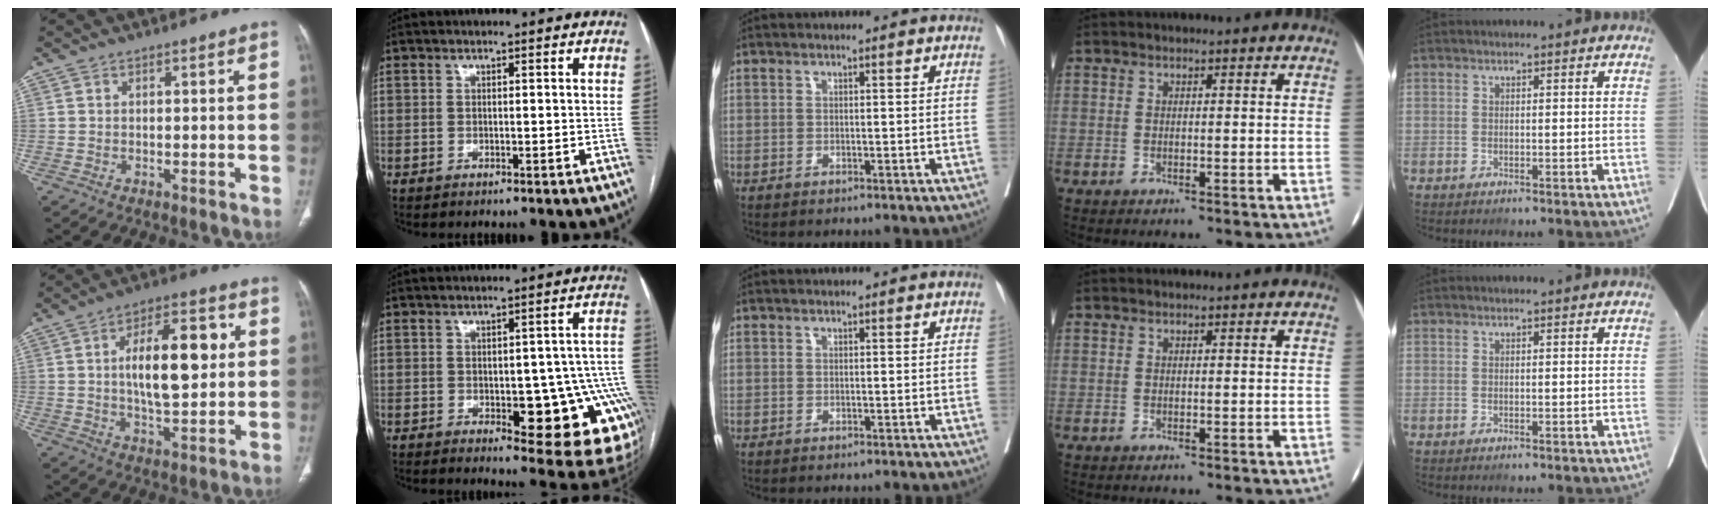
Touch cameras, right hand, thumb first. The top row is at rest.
{"thumb": {"total": 15.1, "force": [2.3, 6.5, 13.4], "torque": [-0.193, 0.006, 0.037]}, "index": {"total": 16.1, "force": [-4.0, 5.1, 14.7], "torque": [-0.091, 0.021, -0.033]}}